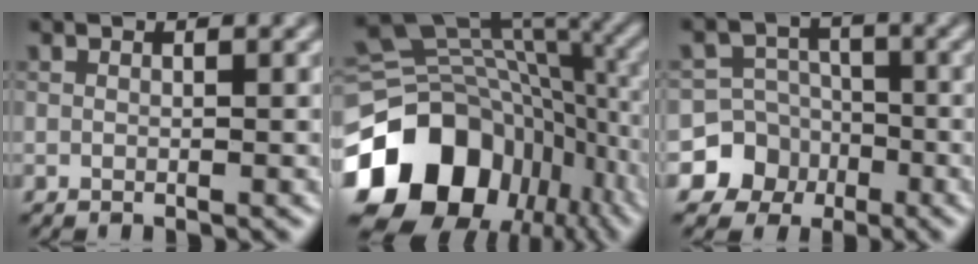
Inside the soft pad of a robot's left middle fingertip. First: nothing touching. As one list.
[{"total": 17.0, "force": [-6.9, 12.6, 9.2], "torque": [-0.203, -0.029, -0.106]}, {"total": 7.1, "force": [-3.1, 6.3, 0.4], "torque": [0.011, -0.008, -0.077]}]